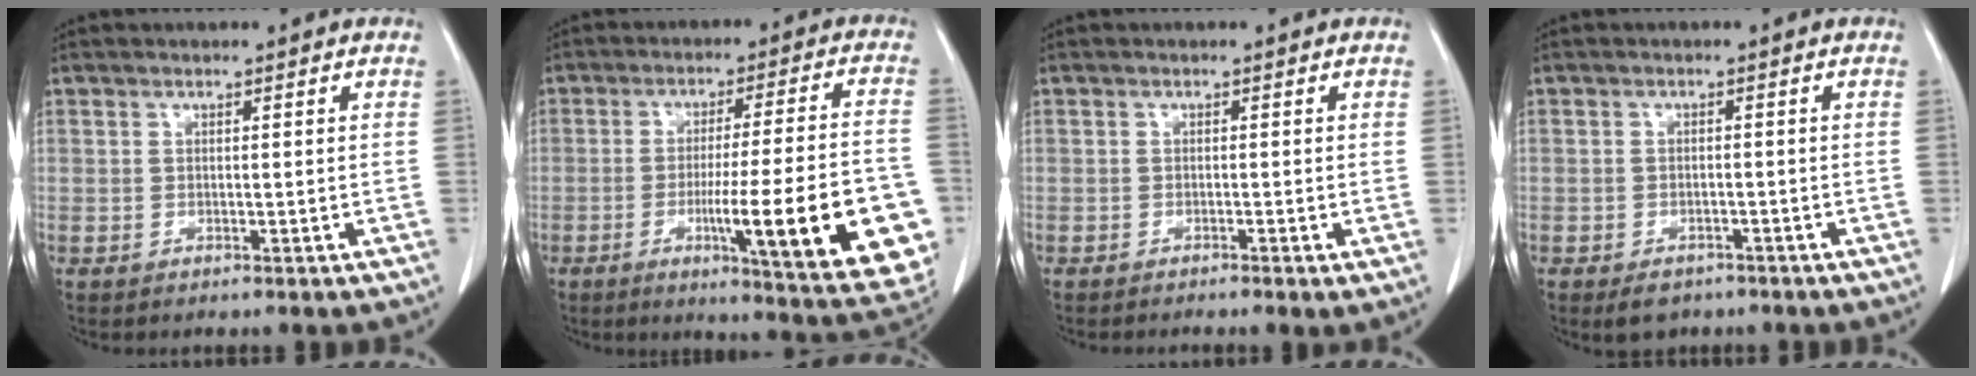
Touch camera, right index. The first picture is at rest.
{"total": 21.6, "force": [-6.2, 1.9, 20.6], "torque": [-0.214, -0.008, -0.076]}
{"total": 1.5, "force": [-1.0, 0.0, 1.2], "torque": [-0.018, -0.002, -0.017]}
{"total": 3.4, "force": [-2.5, 1.9, 1.3], "torque": [-0.018, 0.000, -0.030]}